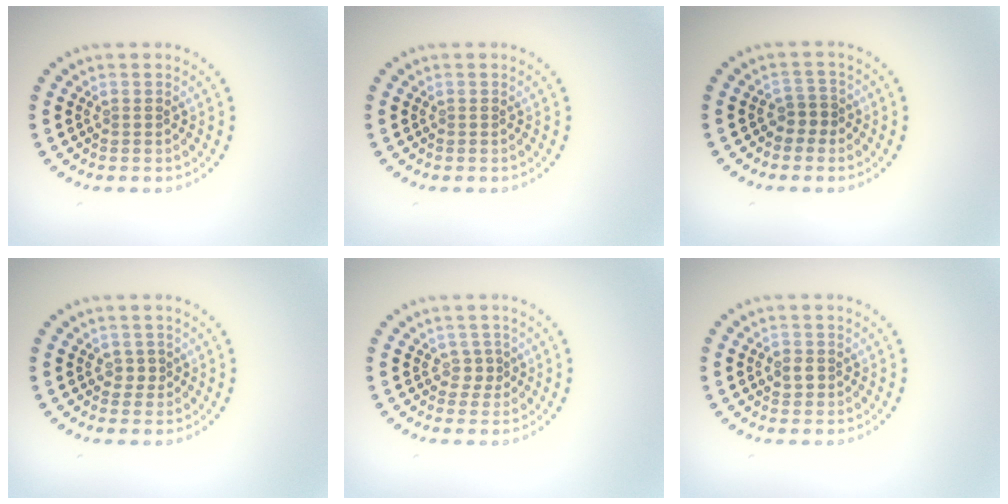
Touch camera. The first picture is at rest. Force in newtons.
{"total": 0.0}
{"total": 1.6, "press": 1.3, "slide": 0.9}
{"total": 1.1, "press": 0.9, "slide": 0.6}
{"total": 1.2, "press": 0.9, "slide": 0.7}
{"total": 1.4, "press": 1.3, "slide": 0.4}